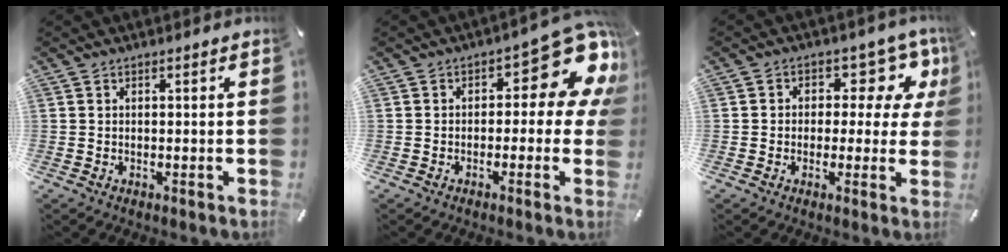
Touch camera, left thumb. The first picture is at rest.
{"total": 13.1, "force": [5.8, 6.1, 10.1], "torque": [-0.123, -0.048, 0.096]}
{"total": 9.3, "force": [3.1, 6.2, 6.1], "torque": [-0.069, -0.021, 0.052]}